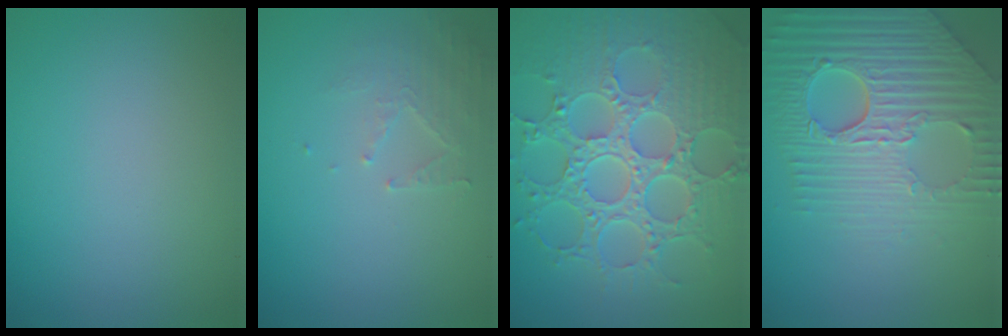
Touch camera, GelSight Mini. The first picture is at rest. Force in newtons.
{"total": 2.0, "press": 1.9, "slide": 0.3}
{"total": 8.7, "press": 6.4, "slide": 5.9}
{"total": 9.0, "press": 6.1, "slide": 6.7}